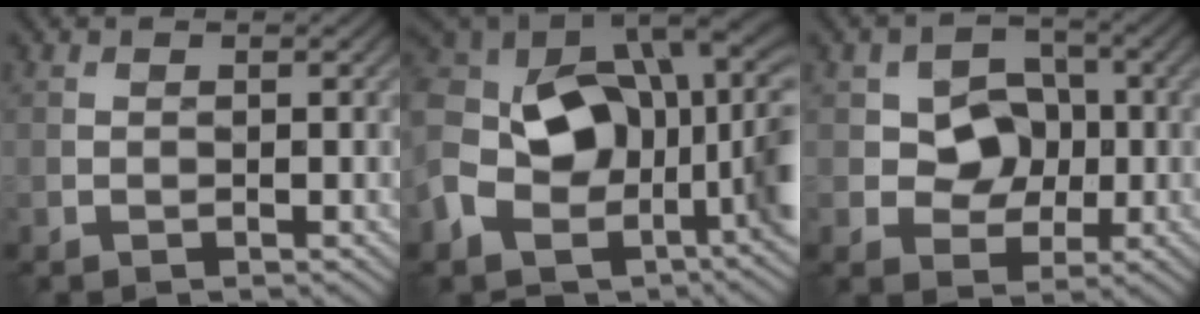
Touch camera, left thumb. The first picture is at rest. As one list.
[{"total": 15.7, "force": [-4.4, 10.9, 10.3], "torque": [-0.219, -0.022, -0.090]}, {"total": 5.7, "force": [0.0, 4.7, 3.1], "torque": [-0.060, -0.003, -0.013]}]